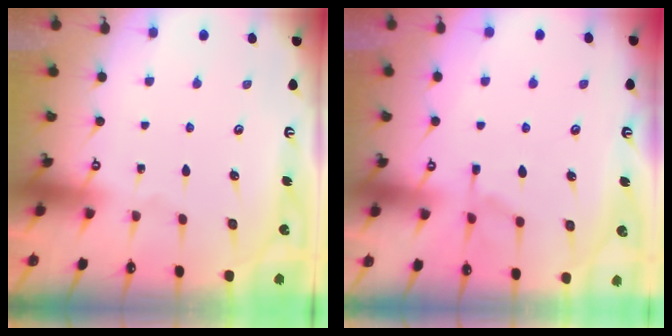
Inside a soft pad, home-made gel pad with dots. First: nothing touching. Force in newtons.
{"total": 1.7, "press": 0.7, "slide": 1.5}